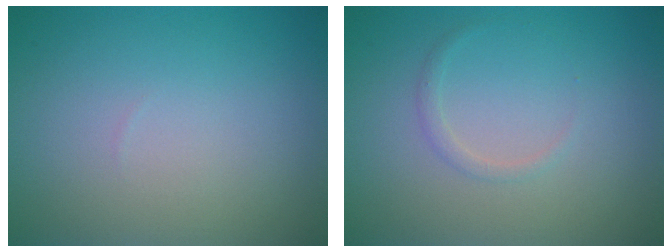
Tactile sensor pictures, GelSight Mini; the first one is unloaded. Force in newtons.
{"total": 0.8, "press": 0.8, "slide": 0.0}